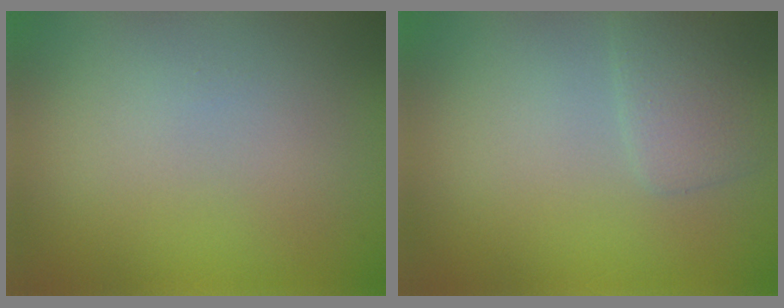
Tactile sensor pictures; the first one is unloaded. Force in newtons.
{"total": 2.2, "press": 2.2, "slide": 0.1}